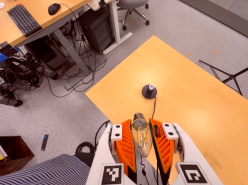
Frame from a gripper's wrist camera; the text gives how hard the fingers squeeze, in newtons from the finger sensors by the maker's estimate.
{"total": 20.5, "left": 21.7, "right": 19.4}